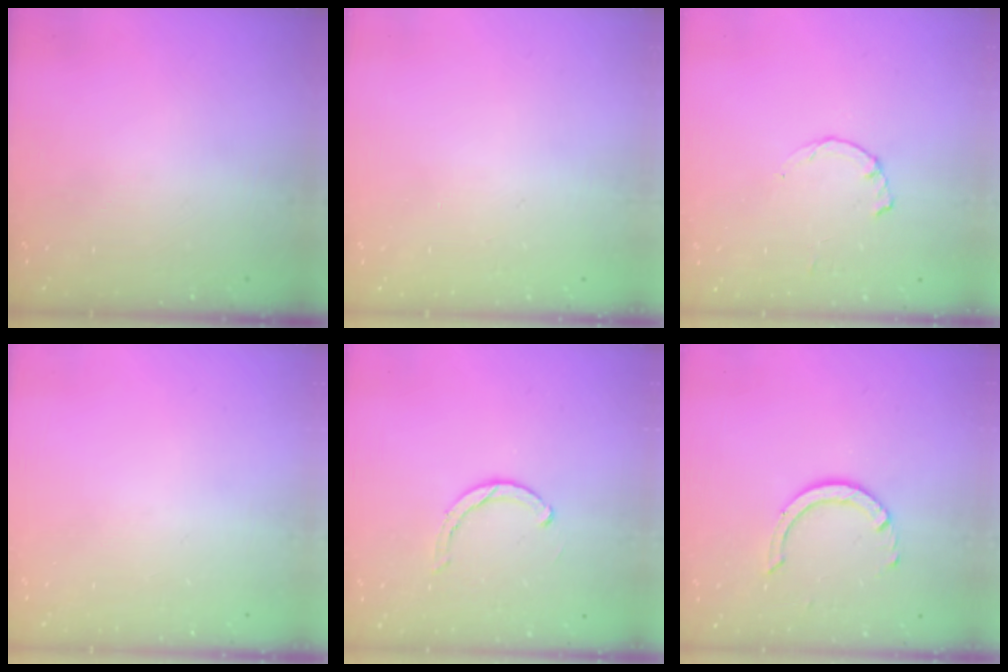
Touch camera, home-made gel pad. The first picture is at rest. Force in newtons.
{"total": 2.6, "press": 2.6, "slide": 0.2}
{"total": 1.2, "press": 1.2, "slide": 0.3}
{"total": 0.0}
{"total": 2.8, "press": 2.7, "slide": 0.3}
{"total": 7.3, "press": 7.3, "slide": 0.5}